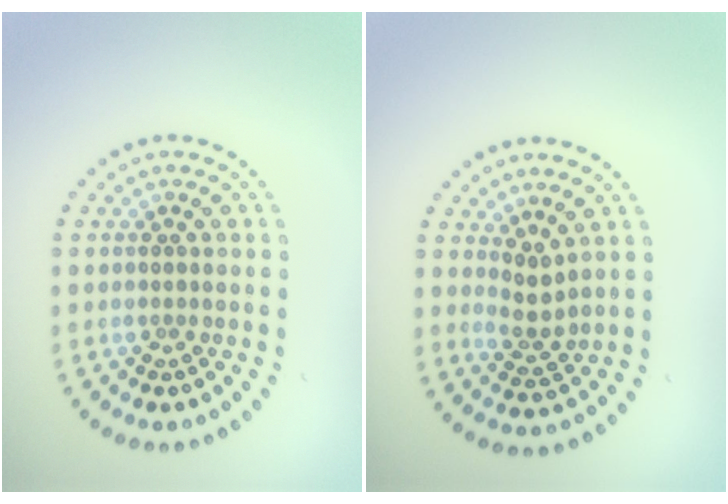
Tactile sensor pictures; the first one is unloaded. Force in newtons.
{"total": 2.0, "press": 1.6, "slide": 1.2}